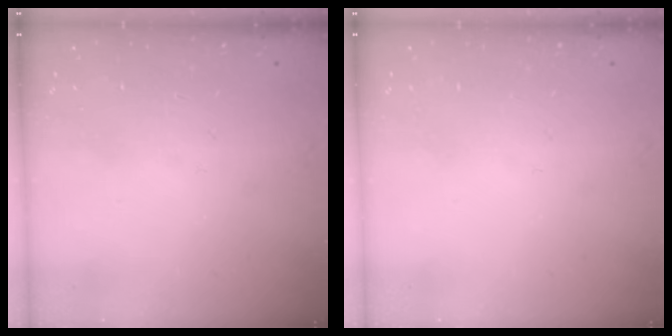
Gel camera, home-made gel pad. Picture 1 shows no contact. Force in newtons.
{"total": 0.0}